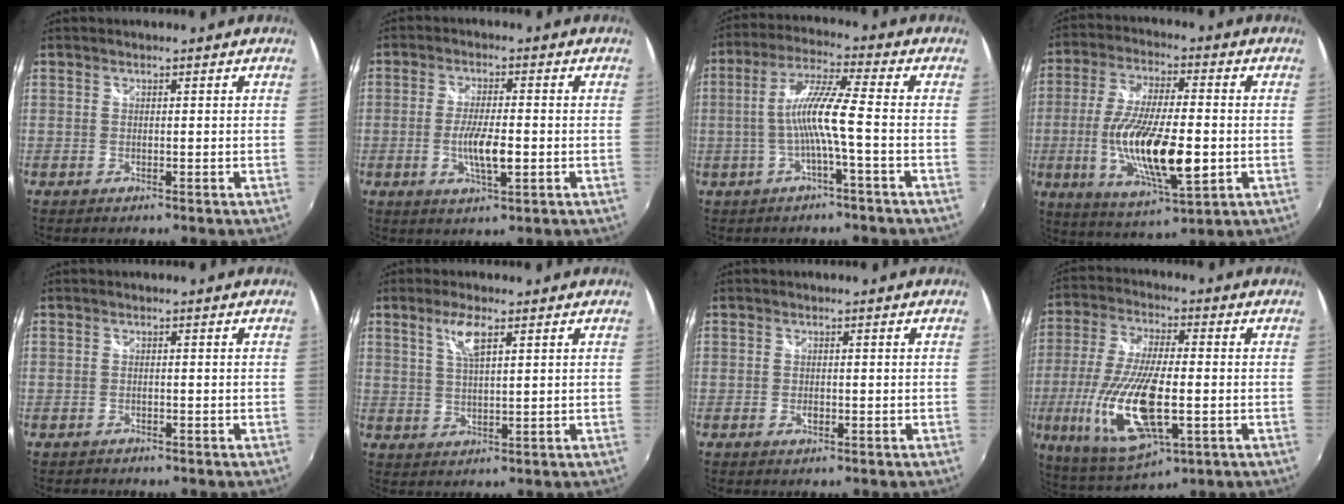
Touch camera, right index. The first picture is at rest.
{"total": 6.4, "force": [-1.5, 1.4, 6.0], "torque": [-0.116, -0.008, -0.026]}
{"total": 8.7, "force": [-2.0, -0.4, 8.4], "torque": [-0.174, 0.007, -0.035]}
{"total": 17.4, "force": [-3.2, 5.1, 16.3], "torque": [-0.317, -0.021, -0.054]}
{"total": 1.0, "force": [-0.9, 0.4, -0.1], "torque": [-0.005, -0.001, -0.017]}
{"total": 4.8, "force": [2.5, 1.2, 4.0], "torque": [-0.077, 0.002, 0.048]}
{"total": 1.0, "force": [-0.4, 0.6, 0.6], "torque": [-0.011, -0.001, -0.007]}
{"total": 18.5, "force": [-4.1, 6.0, 17.0], "torque": [-0.359, -0.025, -0.072]}